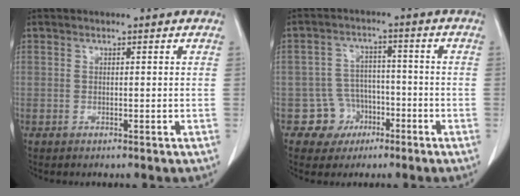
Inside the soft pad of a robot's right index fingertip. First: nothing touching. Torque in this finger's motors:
{"motor_torque": [-0.12, 0.02, -0.41, -0.09]}